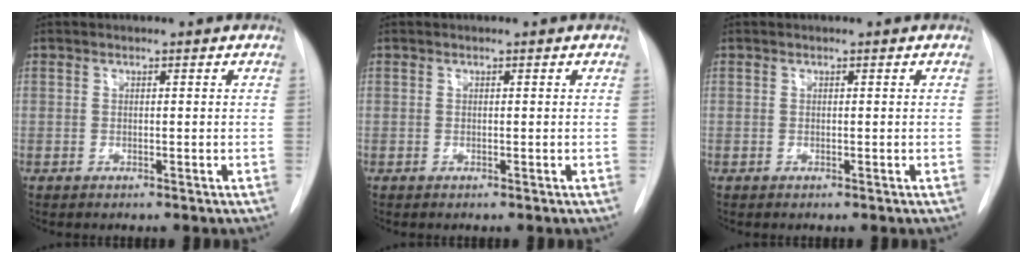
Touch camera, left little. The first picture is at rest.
{"total": 0.0}
{"total": 0.0}